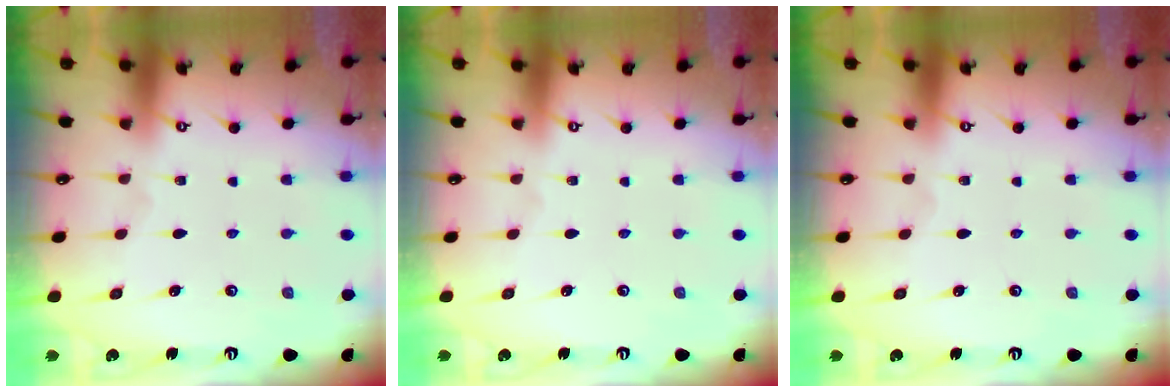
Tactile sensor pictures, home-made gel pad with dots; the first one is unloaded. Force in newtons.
{"total": 0.0}
{"total": 0.0}